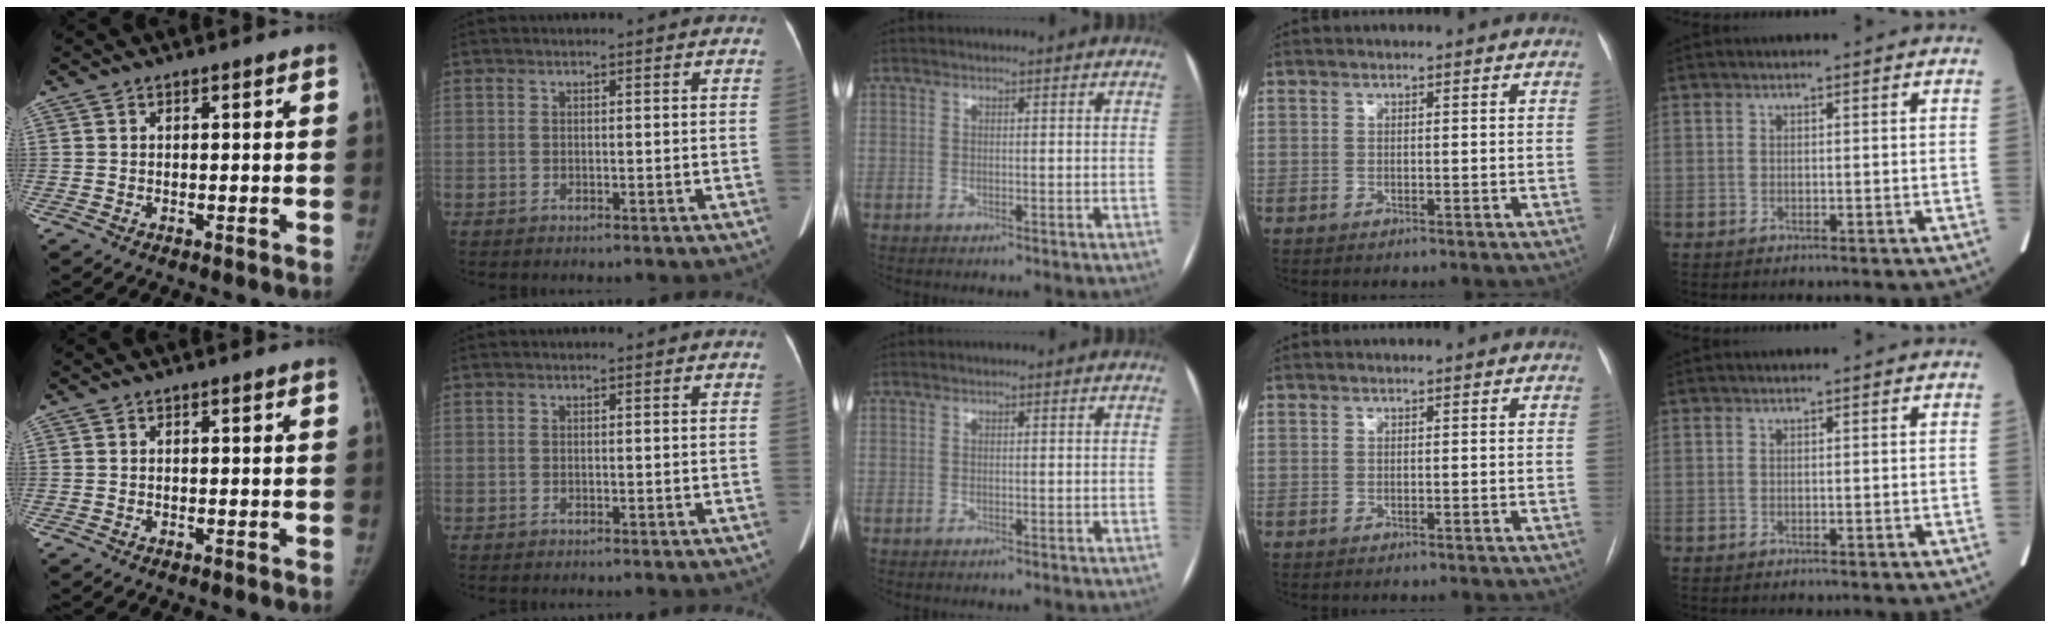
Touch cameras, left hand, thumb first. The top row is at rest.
{}